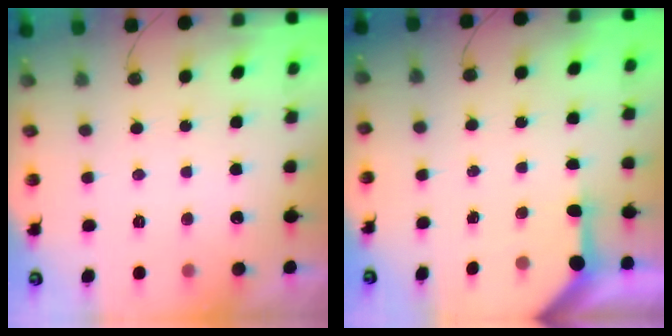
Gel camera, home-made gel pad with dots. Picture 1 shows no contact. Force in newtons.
{"total": 3.3, "press": 3.3, "slide": 0.4}